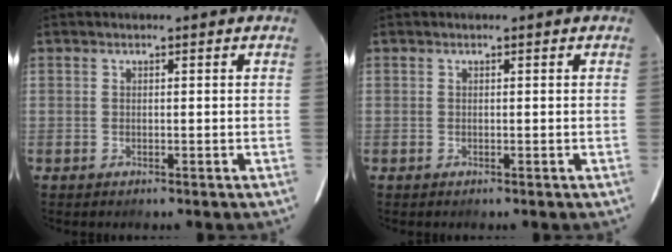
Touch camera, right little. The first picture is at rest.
{"total": 0.0}